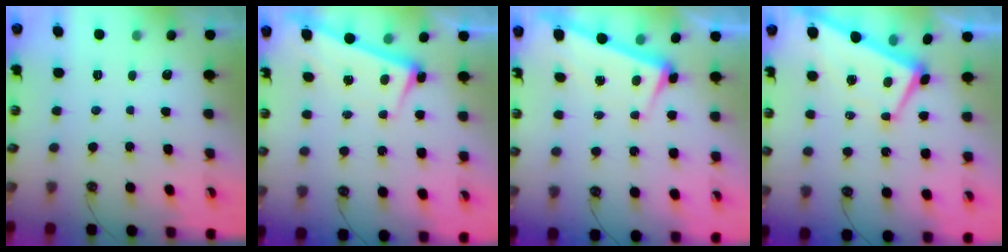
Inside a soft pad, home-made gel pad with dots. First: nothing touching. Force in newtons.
{"total": 2.6, "press": 2.5, "slide": 0.9}
{"total": 3.2, "press": 3.0, "slide": 1.0}
{"total": 1.5, "press": 1.2, "slide": 0.9}